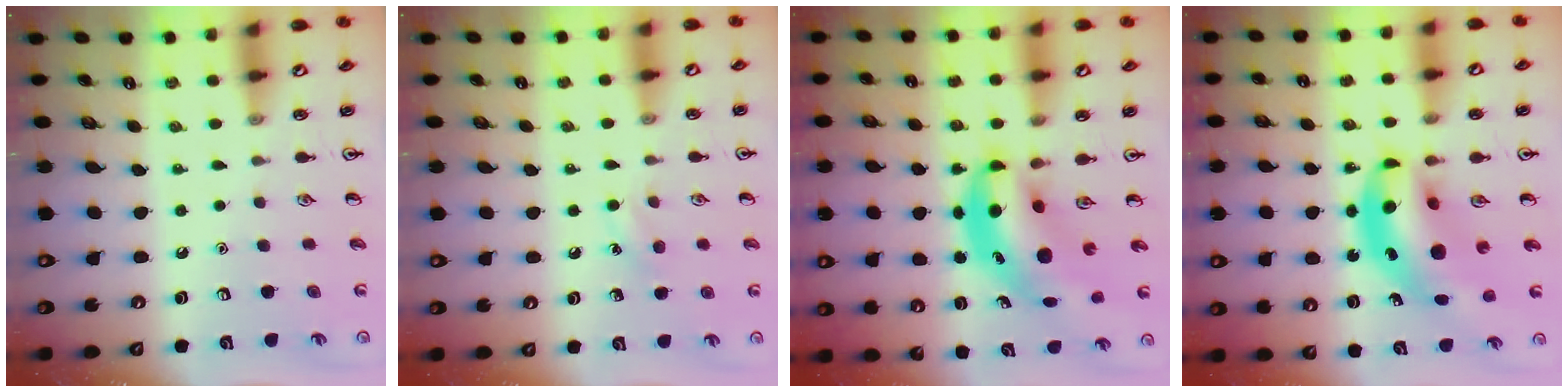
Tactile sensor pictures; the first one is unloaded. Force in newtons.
{"total": 6.0, "press": 5.7, "slide": 1.7}
{"total": 6.6, "press": 6.4, "slide": 1.6}
{"total": 14.1, "press": 13.4, "slide": 4.2}